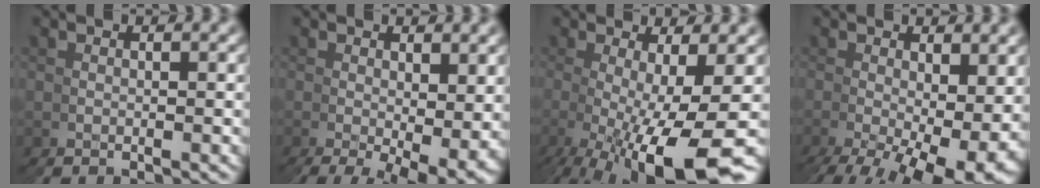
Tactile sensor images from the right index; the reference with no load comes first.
{"total": 6.8, "force": [-2.1, 2.2, 6.1], "torque": [-0.084, -0.026, -0.013]}
{"total": 9.4, "force": [-3.0, 3.1, 8.3], "torque": [-0.148, -0.034, -0.023]}
{"total": 10.1, "force": [-3.2, 4.2, 8.6], "torque": [-0.124, -0.043, -0.020]}